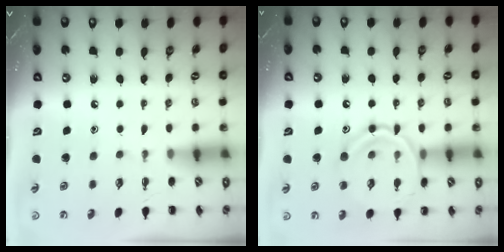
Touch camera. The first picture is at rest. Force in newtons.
{"total": 13.9, "press": 13.8, "slide": 1.2}